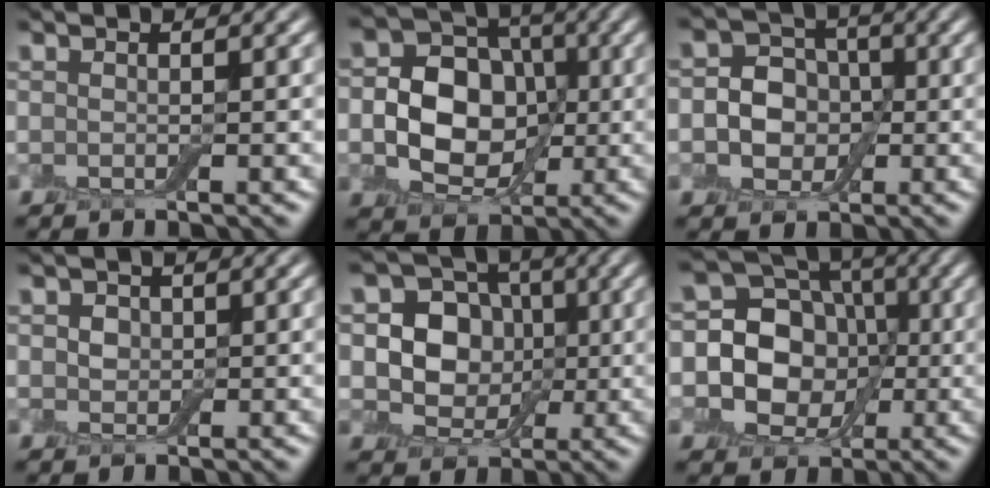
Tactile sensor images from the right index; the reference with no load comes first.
{"total": 7.8, "force": [-0.4, 6.2, 4.8], "torque": [-0.069, 0.000, -0.022]}
{"total": 5.1, "force": [-0.4, 4.2, 2.8], "torque": [-0.027, 0.000, -0.025]}
{"total": 1.4, "force": [0.4, 1.2, 0.6], "torque": [-0.011, 0.000, 0.003]}
{"total": 6.7, "force": [0.7, 5.8, 3.4], "torque": [-0.045, 0.001, -0.006]}
{"total": 13.3, "force": [0.1, 11.6, 6.4], "torque": [-0.125, 0.046, -0.031]}